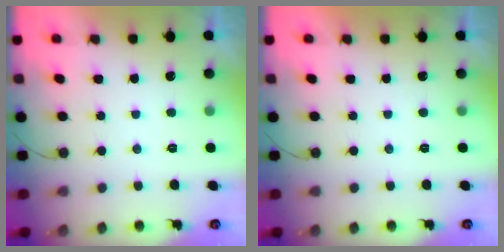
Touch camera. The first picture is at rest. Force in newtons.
{"total": 1.7, "press": 1.7, "slide": 0.0}